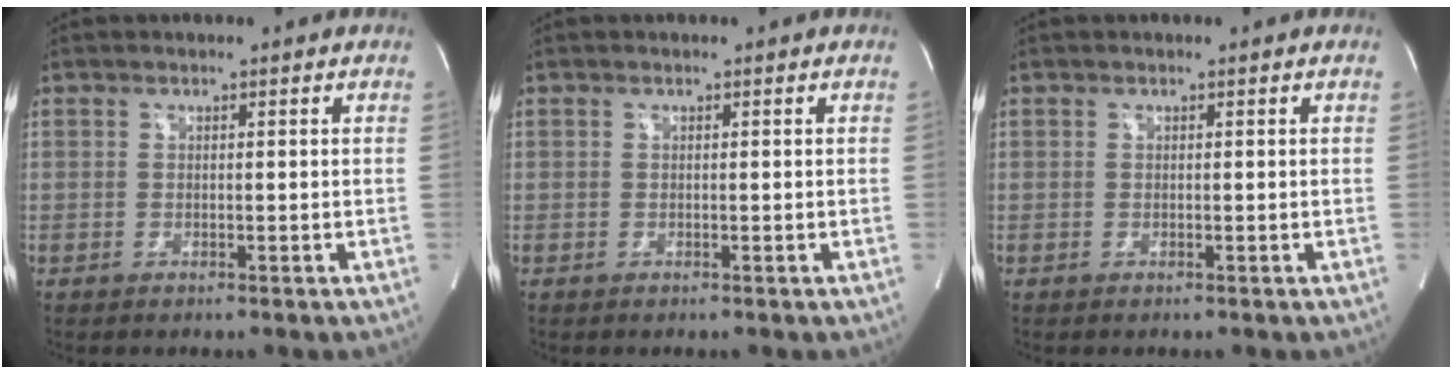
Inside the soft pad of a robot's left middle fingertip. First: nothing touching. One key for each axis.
{"total": 0.0}
{"total": 0.0}